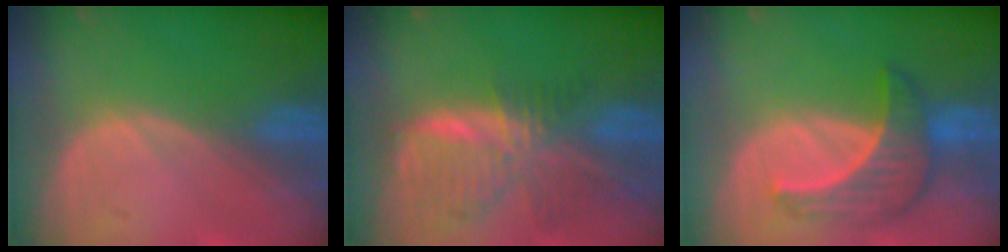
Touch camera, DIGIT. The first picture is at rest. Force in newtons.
{"total": 8.5, "press": 7.4, "slide": 4.2}
{"total": 6.7, "press": 6.7, "slide": 0.7}